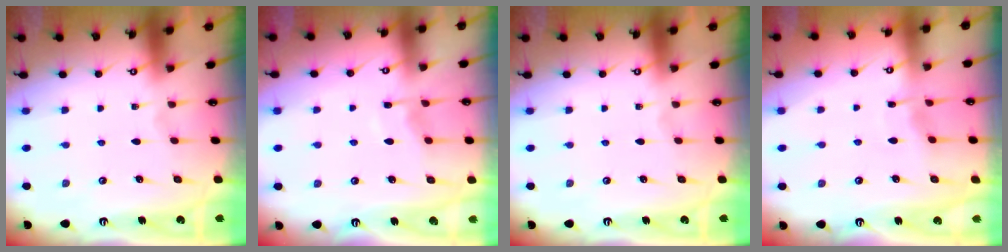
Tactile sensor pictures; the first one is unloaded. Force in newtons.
{"total": 4.2, "press": 4.2, "slide": 0.6}
{"total": 0.0}
{"total": 3.9, "press": 3.9, "slide": 0.5}